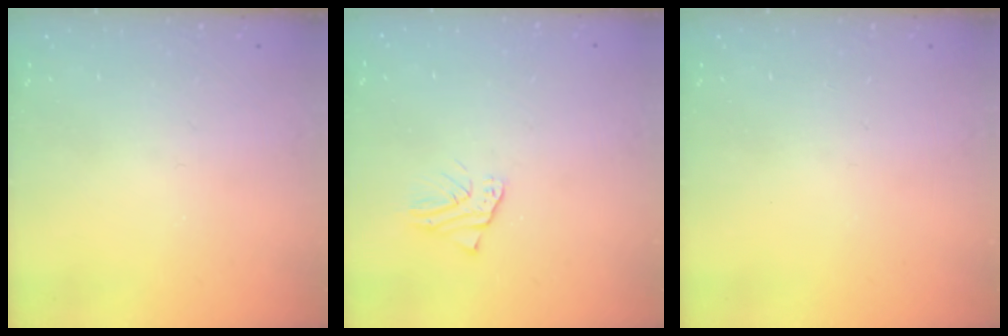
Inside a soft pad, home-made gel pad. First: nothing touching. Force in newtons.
{"total": 2.5, "press": 2.4, "slide": 0.3}
{"total": 0.0}